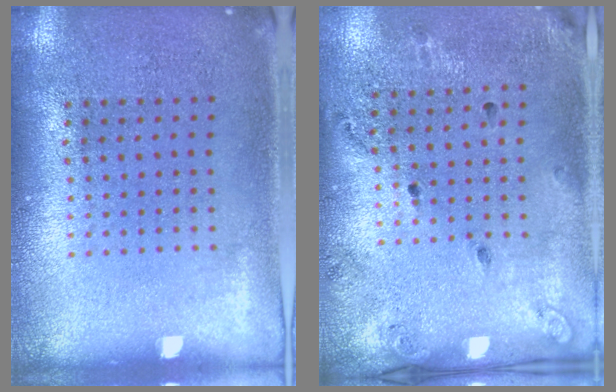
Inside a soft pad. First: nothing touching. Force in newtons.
{"total": 1.8, "press": 1.2, "slide": 1.3}